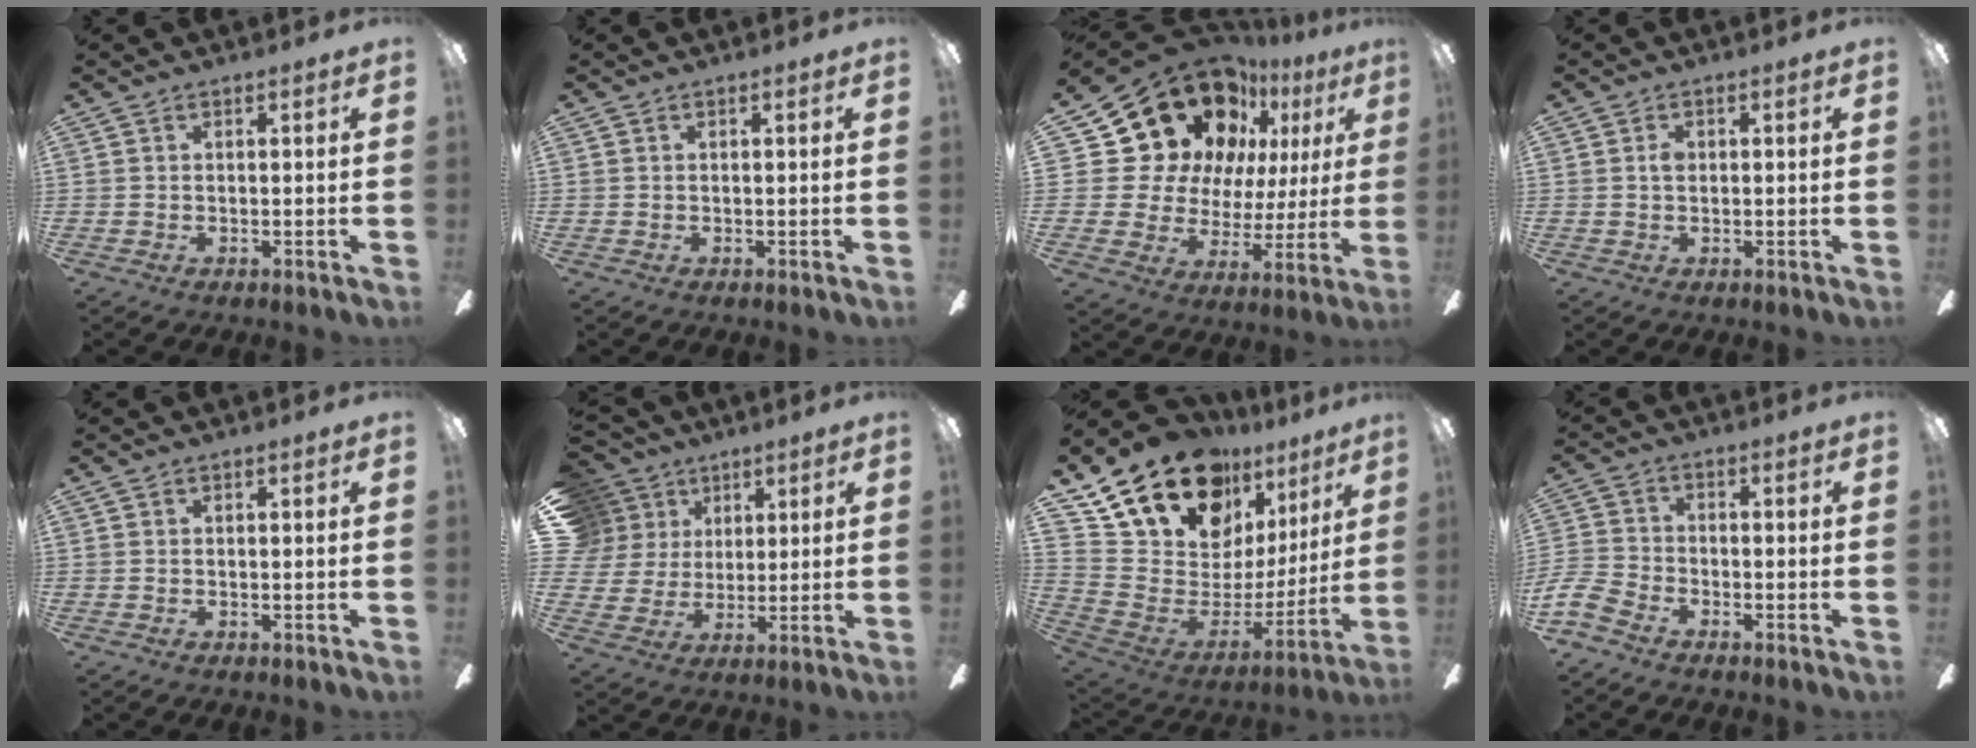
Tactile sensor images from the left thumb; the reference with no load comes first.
{"total": 0.0}
{"total": 23.1, "force": [14.8, 15.0, 9.5], "torque": [-0.175, -0.105, 0.298]}
{"total": 1.7, "force": [0.4, 1.3, 1.1], "torque": [-0.023, 0.004, 0.007]}
{"total": 0.0}
{"total": 11.3, "force": [6.4, 9.1, 2.3], "torque": [-0.066, -0.029, 0.130]}
{"total": 21.6, "force": [16.2, 10.9, 9.2], "torque": [-0.181, -0.109, 0.309]}
{"total": 6.1, "force": [-4.0, 3.5, 2.9], "torque": [-0.074, 0.013, -0.076]}